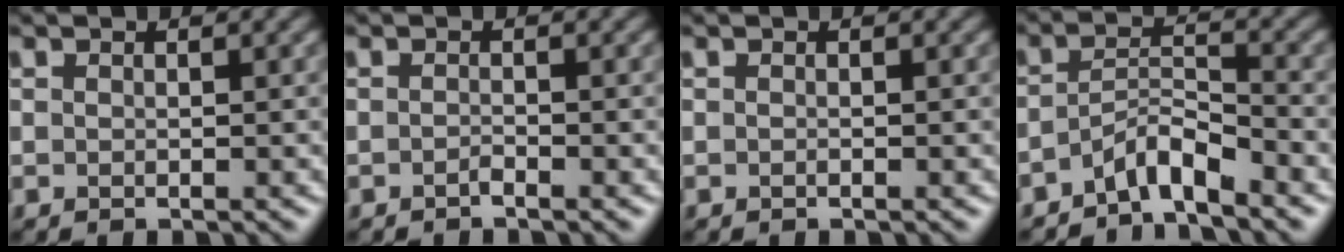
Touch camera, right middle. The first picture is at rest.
{"total": 0.6, "force": [-0.5, 0.1, 0.3], "torque": [-0.006, 0.003, -0.010]}
{"total": 0.0}
{"total": 3.4, "force": [-2.7, 0.6, 2.0], "torque": [-0.032, 0.012, -0.056]}